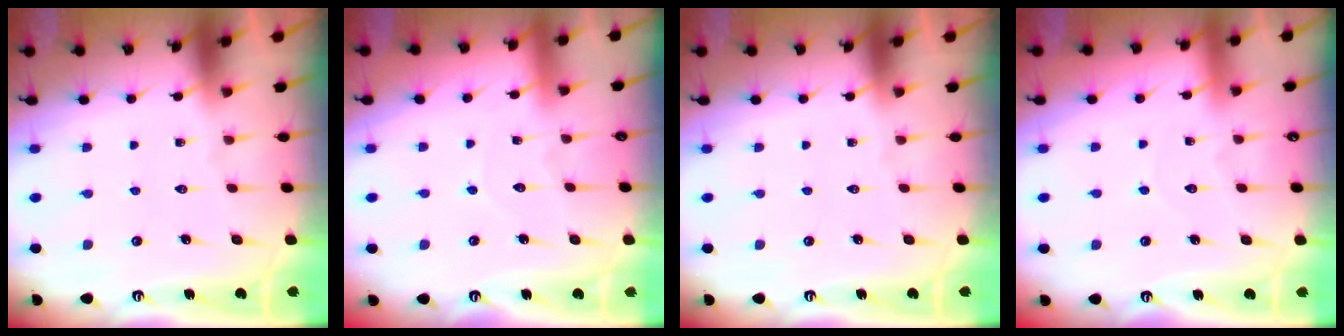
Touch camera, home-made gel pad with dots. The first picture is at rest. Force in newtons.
{"total": 4.3, "press": 4.3, "slide": 0.1}
{"total": 0.0}
{"total": 3.5, "press": 3.5, "slide": 0.3}